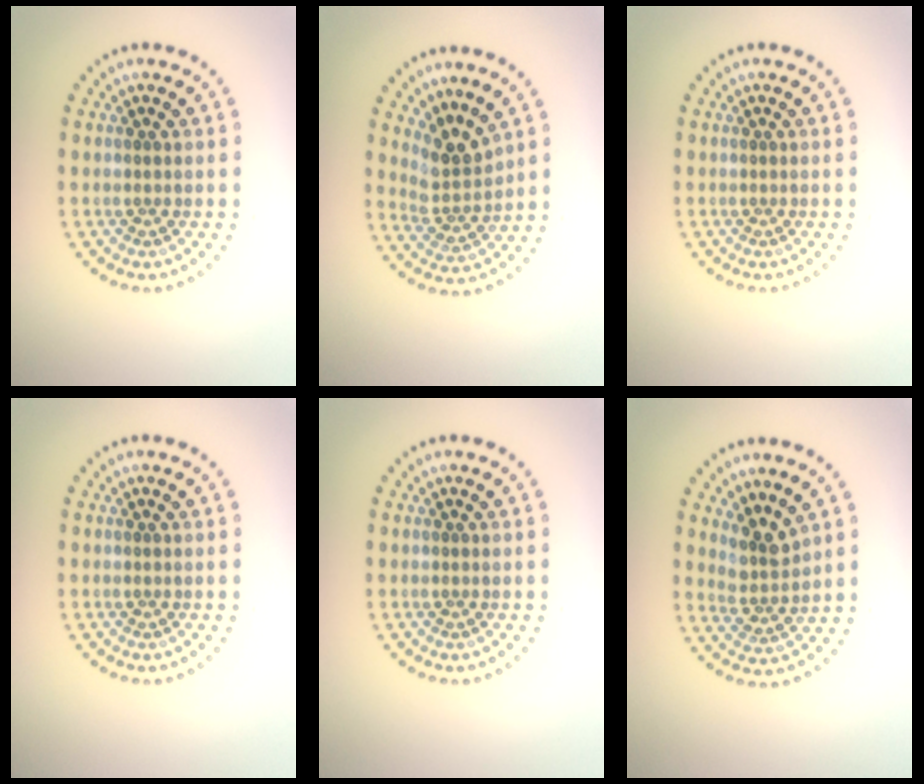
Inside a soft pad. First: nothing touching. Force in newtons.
{"total": 3.2, "press": 2.3, "slide": 2.2}
{"total": 0.0}
{"total": 0.0}
{"total": 0.0}
{"total": 2.7, "press": 2.0, "slide": 1.9}